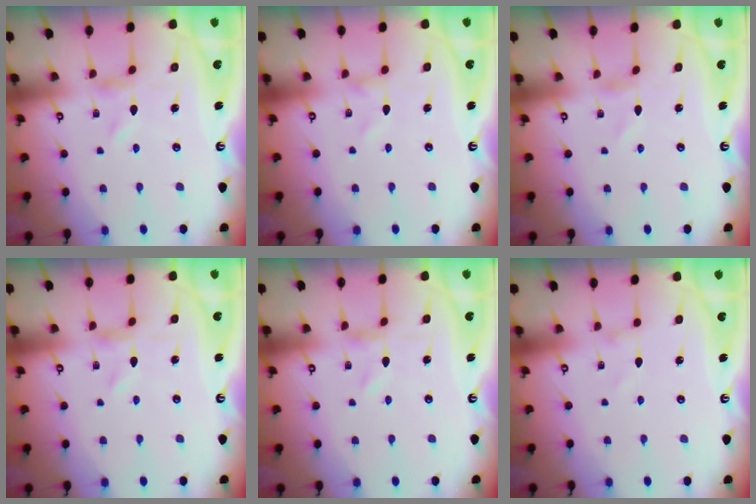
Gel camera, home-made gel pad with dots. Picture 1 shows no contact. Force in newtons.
{"total": 0.0}
{"total": 0.8, "press": 0.8, "slide": 0.1}
{"total": 0.0}
{"total": 0.0}
{"total": 1.4, "press": 1.4, "slide": 0.0}